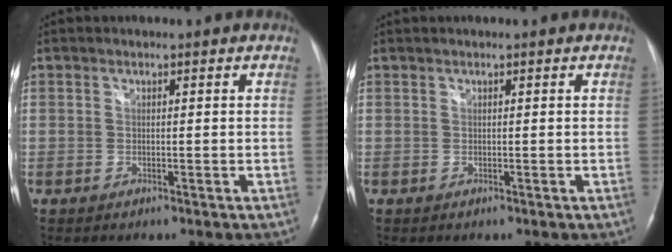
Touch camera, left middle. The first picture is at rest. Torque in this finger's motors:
{"motor_torque": [0.28, -0.22, 0.05, 0.01]}